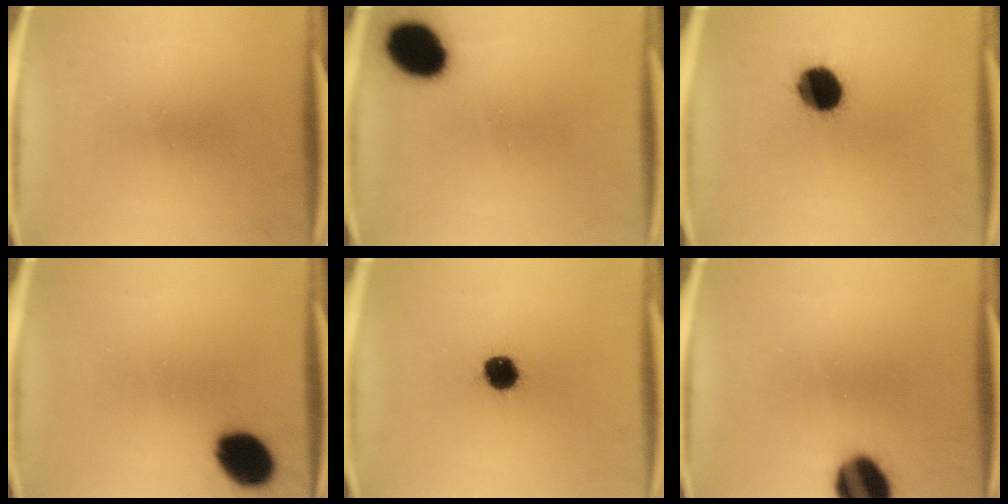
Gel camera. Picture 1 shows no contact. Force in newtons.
{"total": 12.1}
{"total": 11.6}
{"total": 10.8}
{"total": 7.5}
{"total": 12.7}